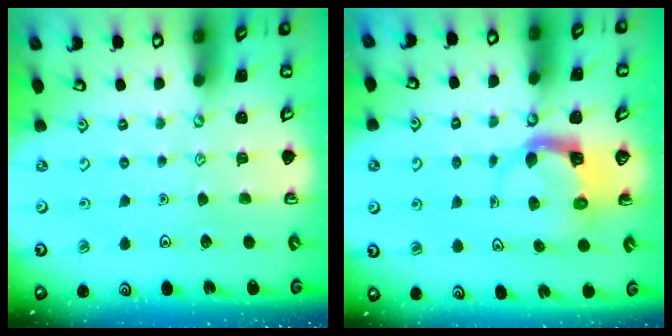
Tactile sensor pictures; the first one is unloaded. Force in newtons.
{"total": 3.7, "press": 3.6, "slide": 0.7}